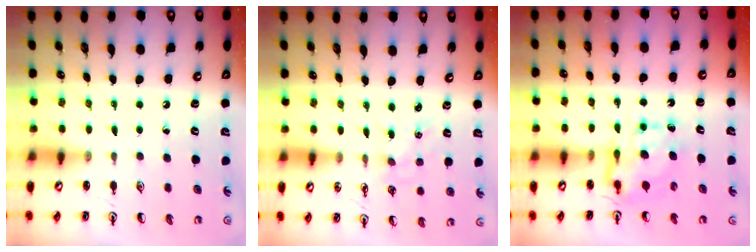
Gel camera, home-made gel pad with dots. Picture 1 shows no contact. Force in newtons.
{"total": 2.1, "press": 2.1, "slide": 0.3}
{"total": 7.2, "press": 7.2, "slide": 0.7}